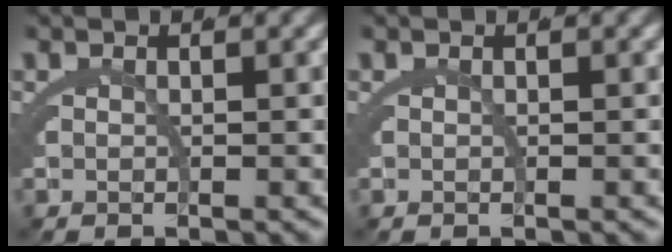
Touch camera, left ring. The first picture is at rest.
{"total": 0.0}